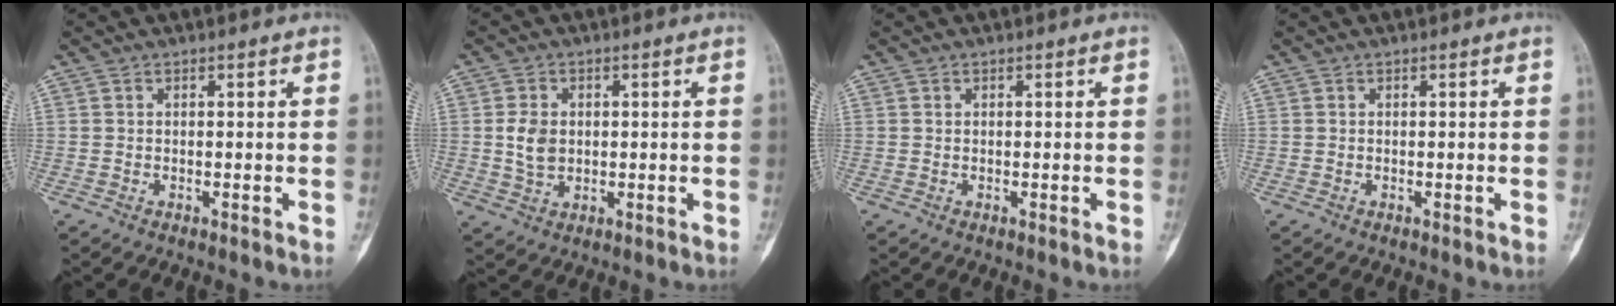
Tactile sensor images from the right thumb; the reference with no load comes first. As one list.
[{"total": 5.0, "force": [0.3, 3.7, 3.3], "torque": [-0.054, -0.001, 0.010]}, {"total": 0.0}, {"total": 0.0}]